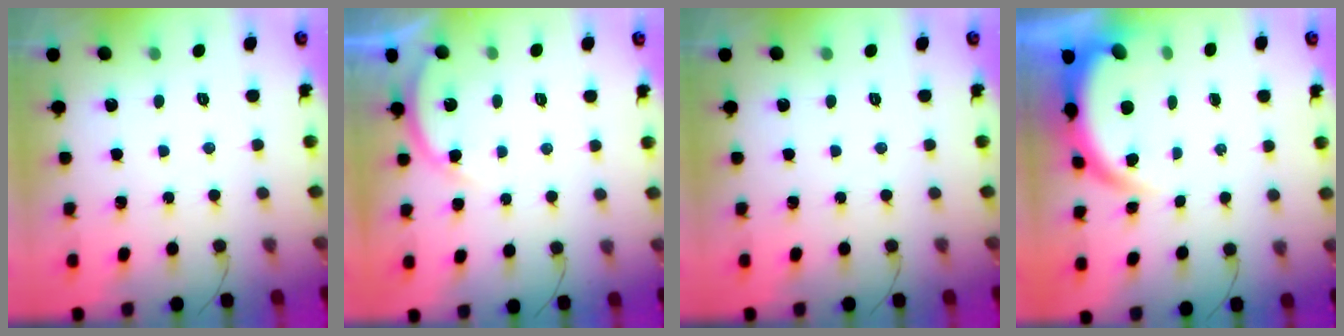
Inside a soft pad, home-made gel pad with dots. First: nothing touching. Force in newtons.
{"total": 3.8, "press": 3.8, "slide": 0.6}
{"total": 0.0}
{"total": 5.1, "press": 5.1, "slide": 0.2}